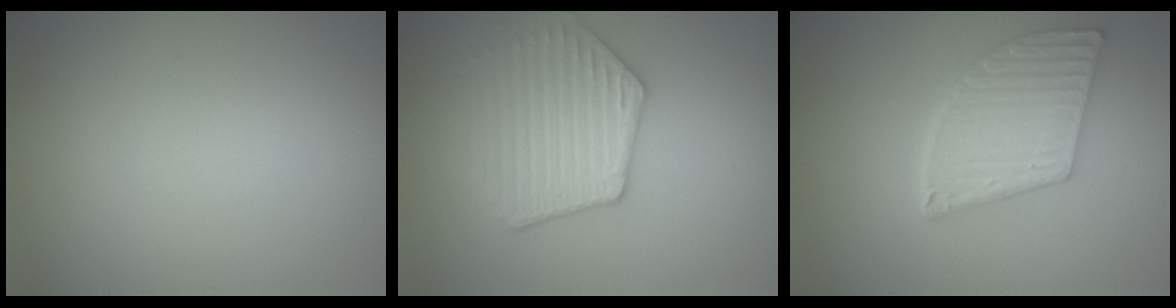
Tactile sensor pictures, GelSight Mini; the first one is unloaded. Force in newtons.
{"total": 3.8, "press": 3.7, "slide": 0.6}
{"total": 4.8, "press": 4.1, "slide": 2.5}